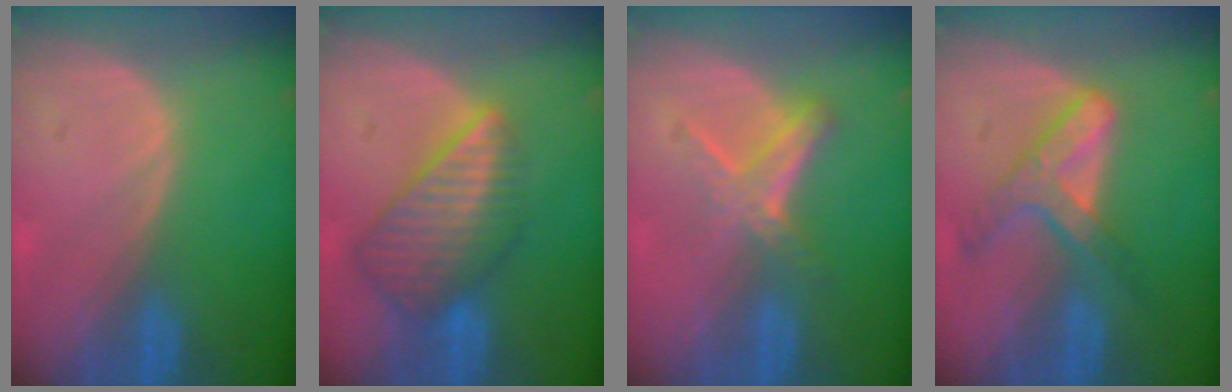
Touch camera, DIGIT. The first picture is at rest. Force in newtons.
{"total": 8.7, "press": 7.6, "slide": 4.3}
{"total": 5.2, "press": 4.8, "slide": 2.1}
{"total": 6.9, "press": 5.9, "slide": 3.5}